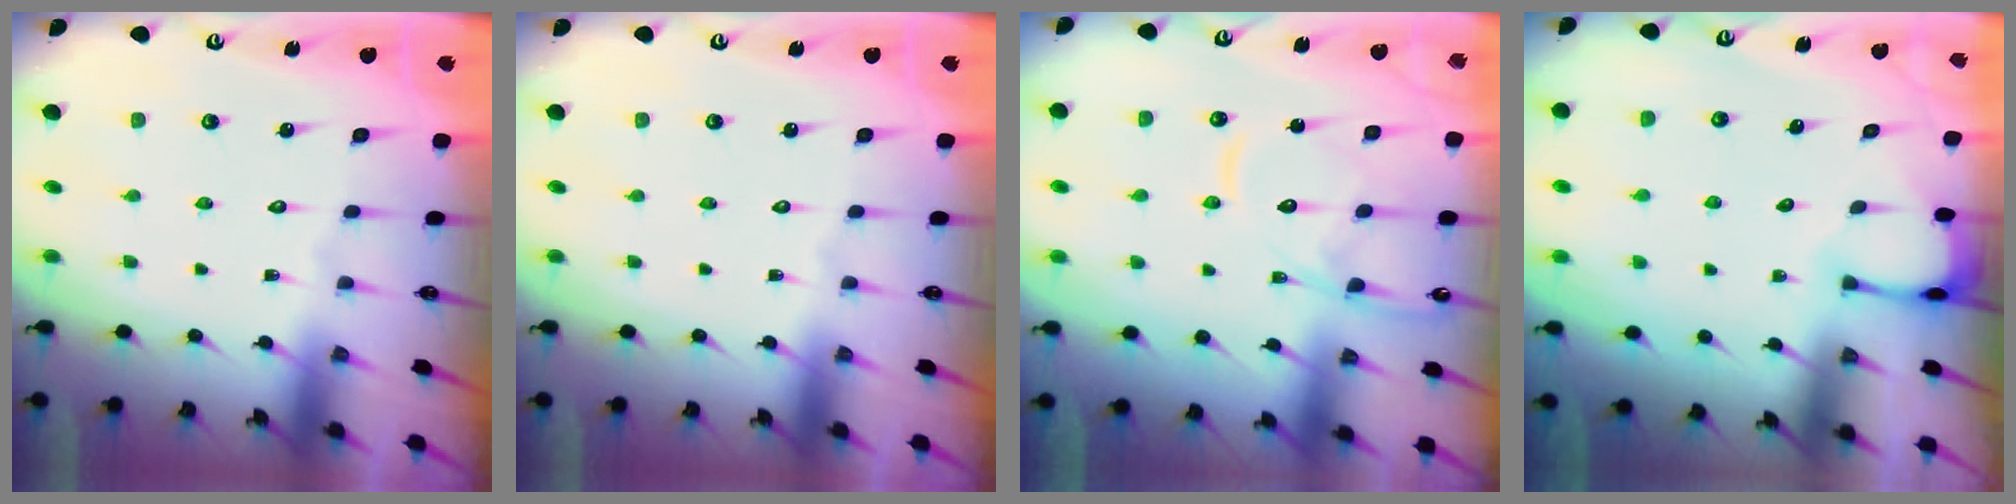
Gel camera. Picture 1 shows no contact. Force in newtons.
{"total": 0.0}
{"total": 14.1, "press": 14.0, "slide": 1.4}
{"total": 1.8, "press": 1.8, "slide": 0.2}